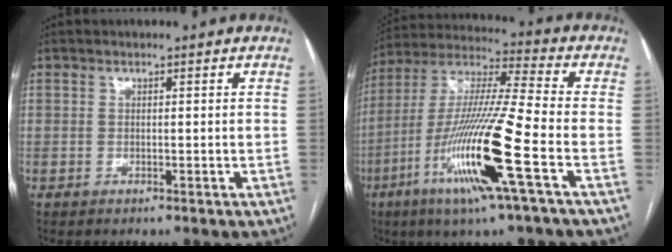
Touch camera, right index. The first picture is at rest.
{"total": 18.6, "force": [-6.9, -0.3, 17.3], "torque": [-0.360, -0.024, -0.137]}